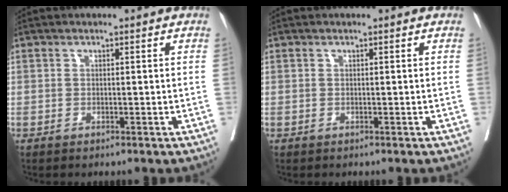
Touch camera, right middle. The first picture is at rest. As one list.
[{"total": 0.0}]